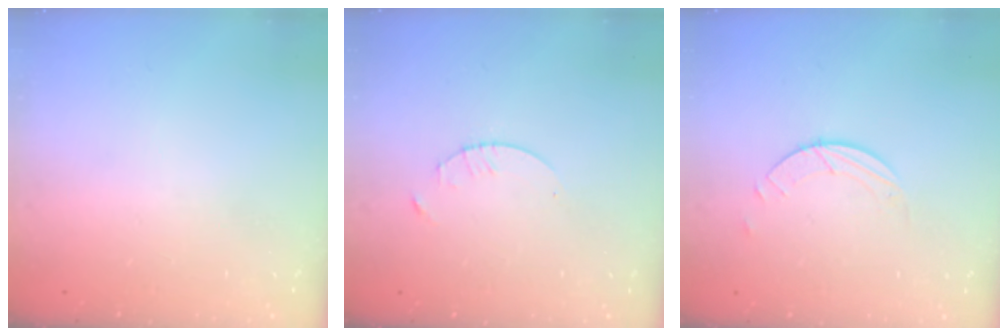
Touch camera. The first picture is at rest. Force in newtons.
{"total": 1.3, "press": 1.3, "slide": 0.2}
{"total": 2.0, "press": 2.0, "slide": 0.2}